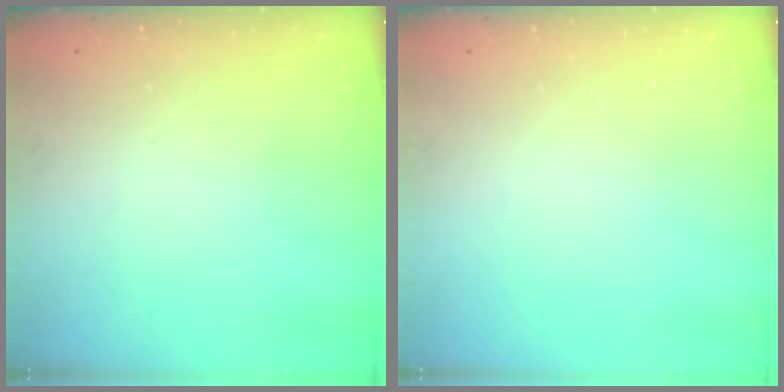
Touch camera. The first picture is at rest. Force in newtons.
{"total": 0.0}